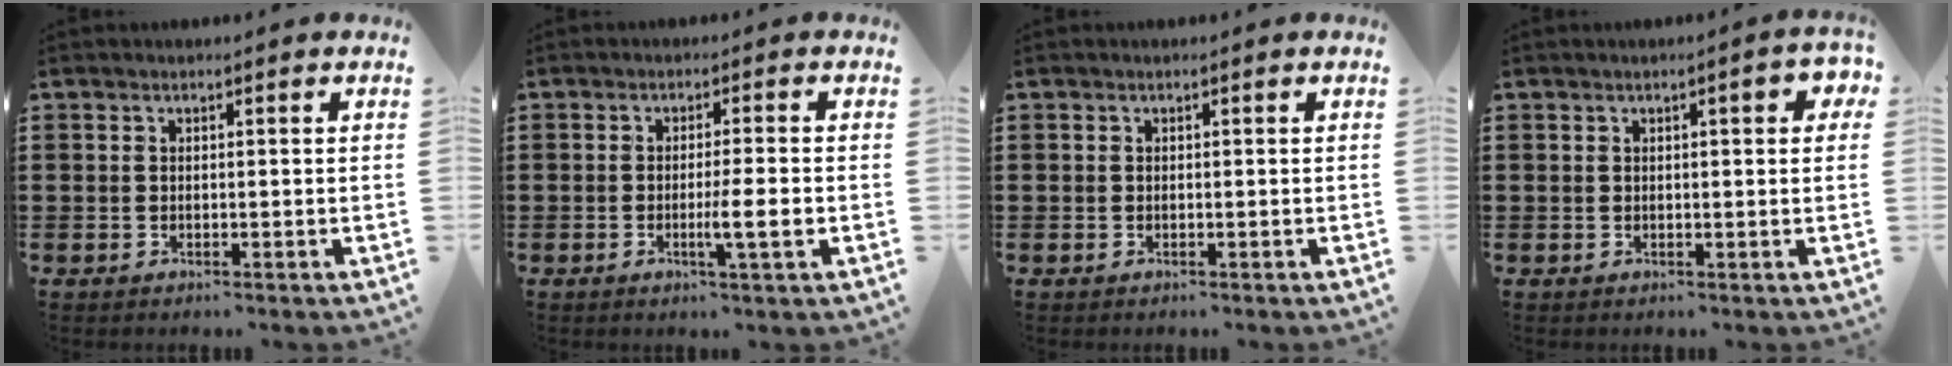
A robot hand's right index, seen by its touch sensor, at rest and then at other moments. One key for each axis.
{"total": 4.7, "fx": -1.3, "fy": 0.1, "fz": 4.5, "tx": -0.074, "ty": -0.010, "tz": -0.023}
{"total": 0.0}
{"total": 2.7, "fx": 0.8, "fy": 0.5, "fz": 2.6, "tx": -0.033, "ty": -0.001, "tz": 0.007}